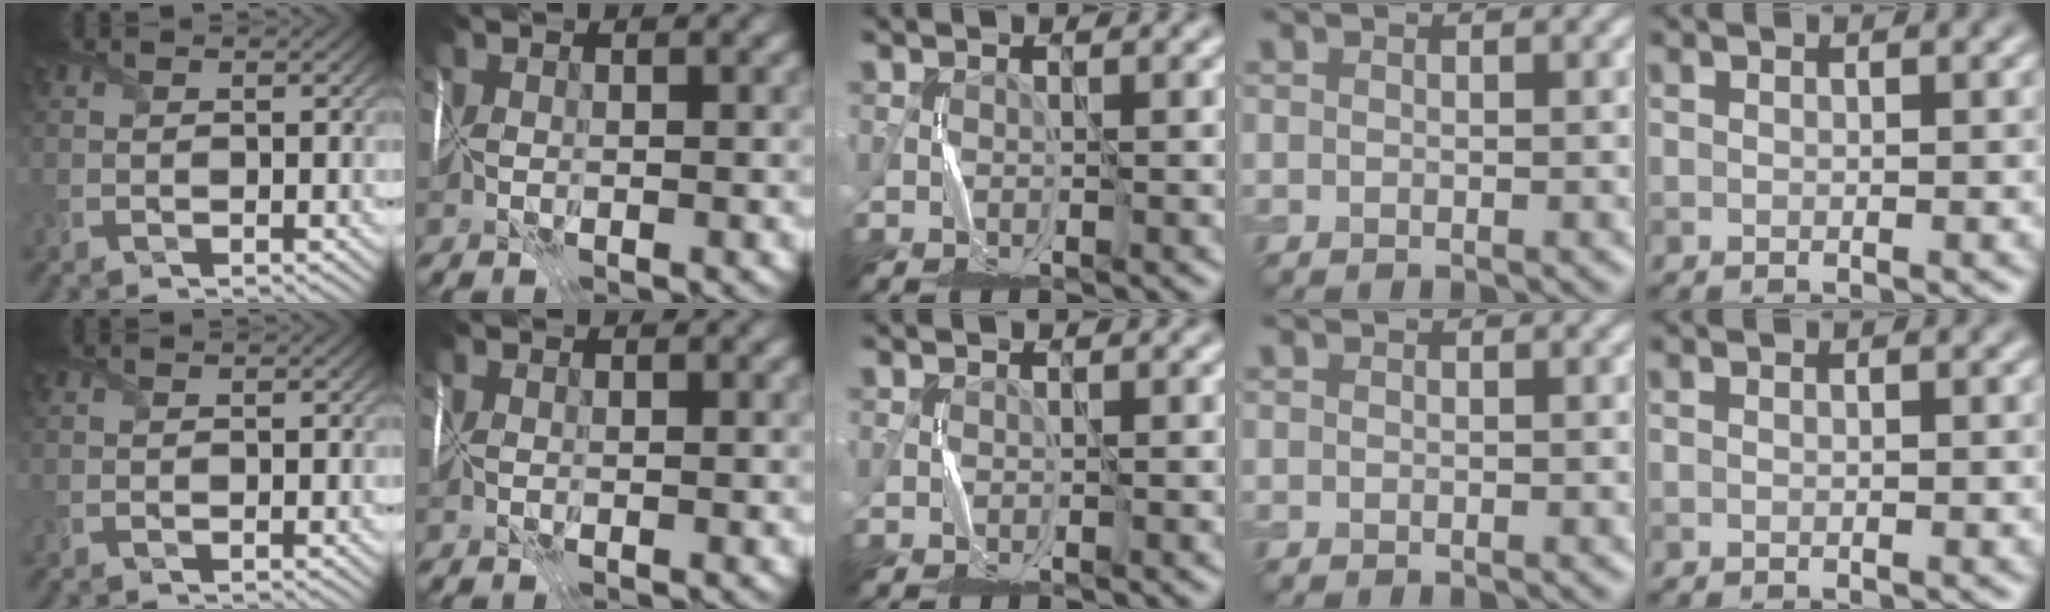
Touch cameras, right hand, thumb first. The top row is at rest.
{}